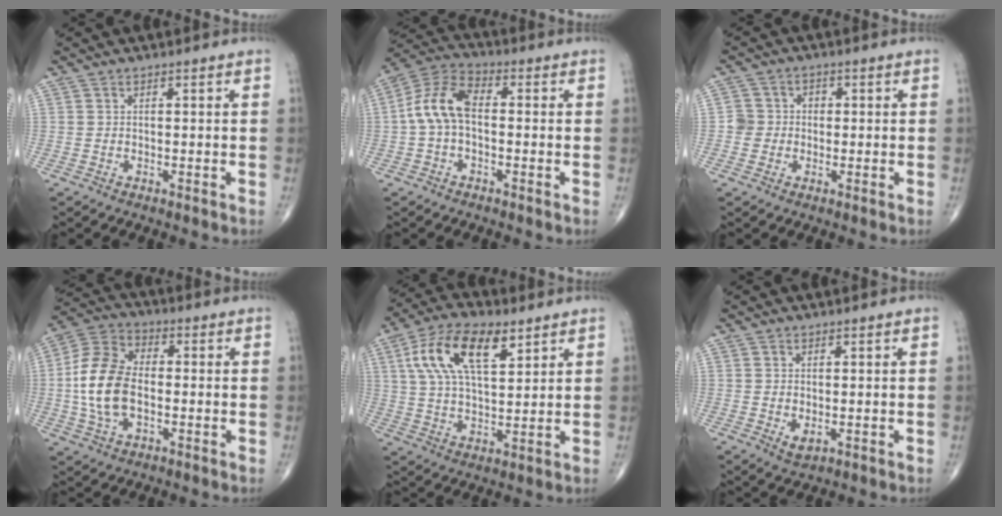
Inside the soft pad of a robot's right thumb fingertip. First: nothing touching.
{"total": 9.4, "force": [-0.4, 5.5, 7.7], "torque": [-0.153, 0.030, -0.018]}
{"total": 3.9, "force": [-0.5, 3.8, 0.5], "torque": [0.020, 0.011, -0.016]}
{"total": 13.5, "force": [-1.1, 8.2, 10.7], "torque": [-0.216, 0.020, -0.025]}
{"total": 14.7, "force": [6.4, 6.7, 11.5], "torque": [-0.208, -0.004, 0.116]}
{"total": 2.0, "force": [-0.1, 1.2, 1.6], "torque": [-0.027, -0.007, 0.004]}